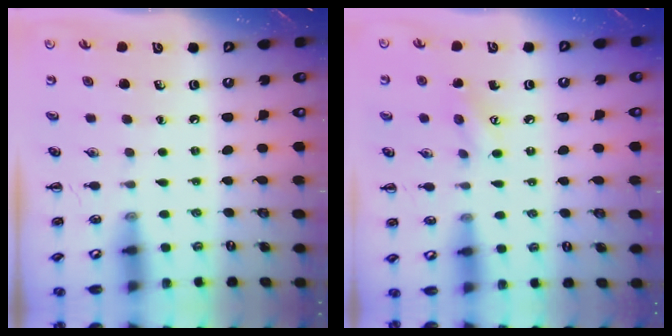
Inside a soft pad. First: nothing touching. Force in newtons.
{"total": 6.5, "press": 6.4, "slide": 1.5}